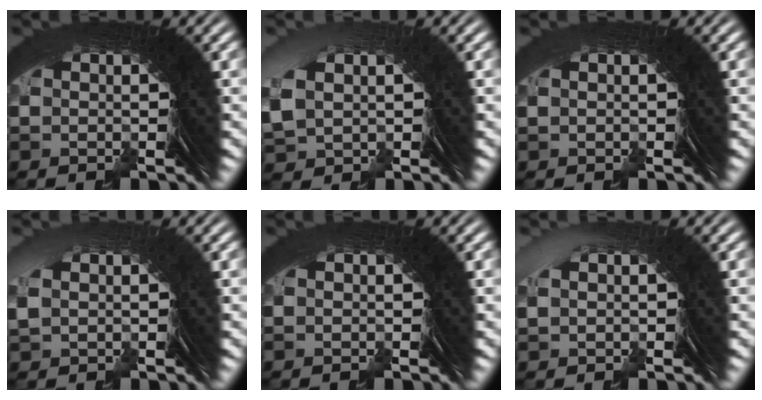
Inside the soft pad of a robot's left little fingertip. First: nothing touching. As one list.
[{"total": 0.9, "force": [0.3, 0.8, 0.2], "torque": [-0.021, 0.006, 0.014]}, {"total": 0.8, "force": [-0.1, -0.5, -0.6], "torque": [0.011, 0.004, 0.000]}, {"total": 0.6, "force": [0.0, -0.5, -0.3], "torque": [-0.005, 0.010, 0.007]}, {"total": 0.6, "force": [-0.3, -0.3, -0.4], "torque": [0.007, 0.001, -0.005]}, {"total": 0.6, "force": [0.1, -0.5, -0.3], "torque": [-0.003, 0.012, 0.005]}]